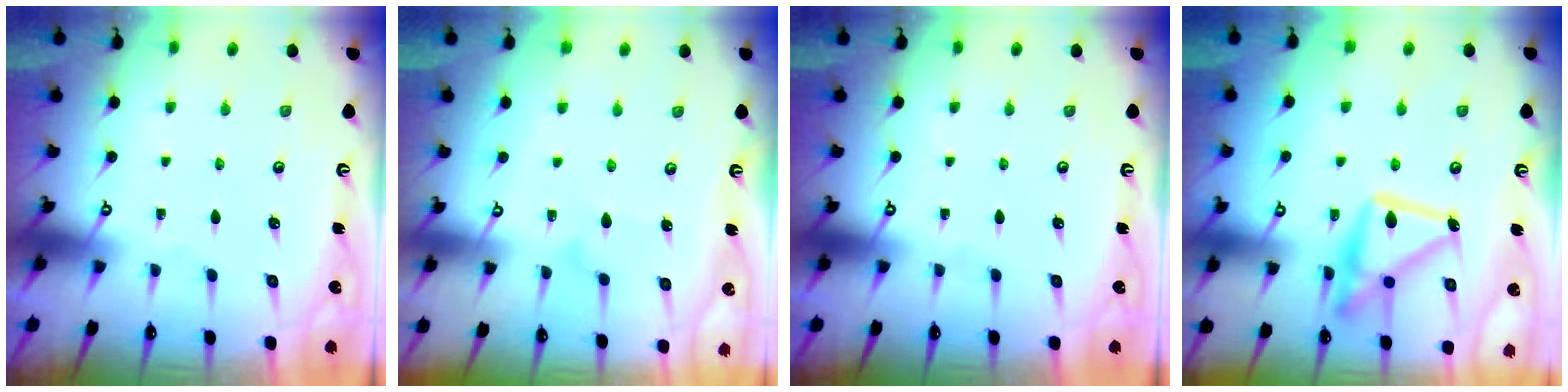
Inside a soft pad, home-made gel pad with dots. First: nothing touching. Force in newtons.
{"total": 7.4, "press": 7.4, "slide": 0.4}
{"total": 0.0}
{"total": 18.2, "press": 18.2, "slide": 1.2}